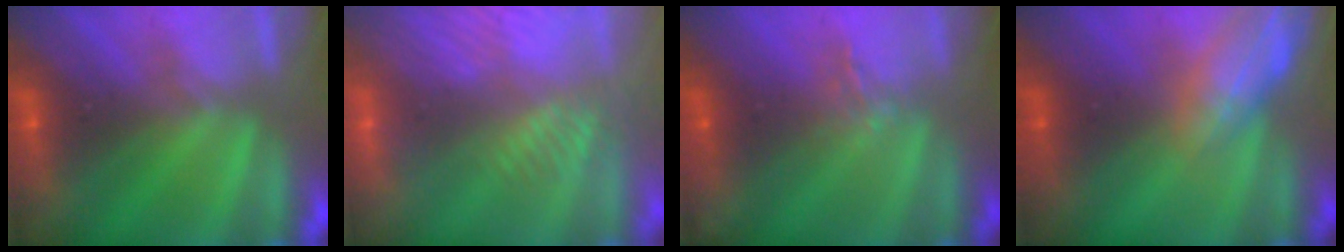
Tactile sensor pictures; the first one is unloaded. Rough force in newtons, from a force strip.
{"total": 3.4}
{"total": 1.2}
{"total": 2.6}